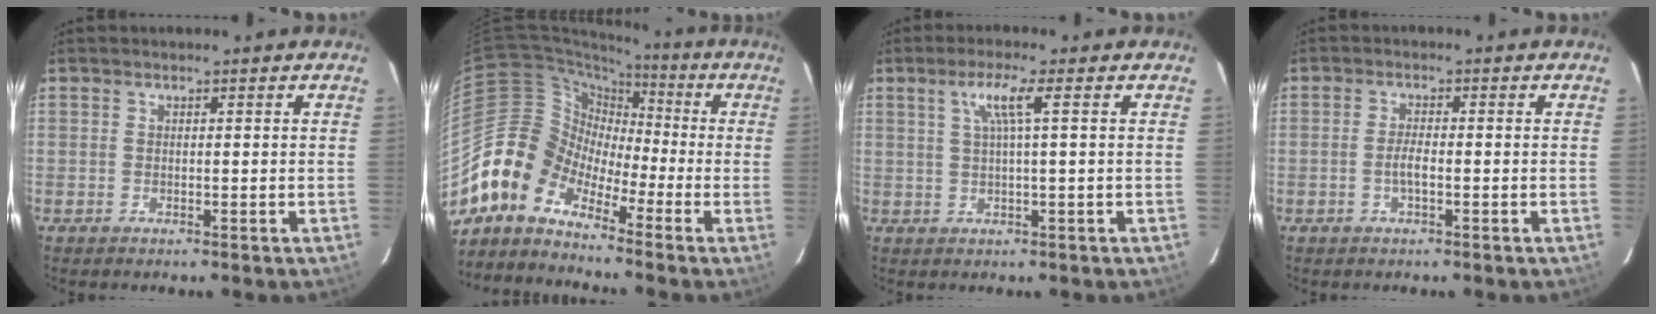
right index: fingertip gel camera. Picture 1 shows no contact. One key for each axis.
{"total": 10.3, "fx": -6.9, "fy": 7.3, "fz": 2.4, "tx": -0.055, "ty": 0.037, "tz": -0.162}
{"total": 4.3, "fx": 1.3, "fy": -0.6, "fz": 4.1, "tx": -0.075, "ty": 0.004, "tz": 0.026}
{"total": 2.3, "fx": -0.8, "fy": 0.5, "fz": 2.0, "tx": -0.040, "ty": 0.000, "tz": -0.016}